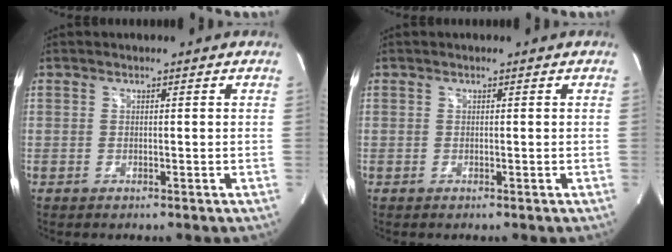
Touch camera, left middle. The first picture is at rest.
{"total": 0.0}